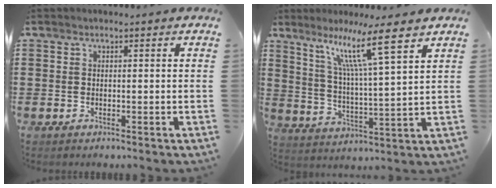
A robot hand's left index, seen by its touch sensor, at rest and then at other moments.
{"total": 11.0, "force": [7.7, 0.1, 7.9], "torque": [-0.166, -0.031, 0.125]}